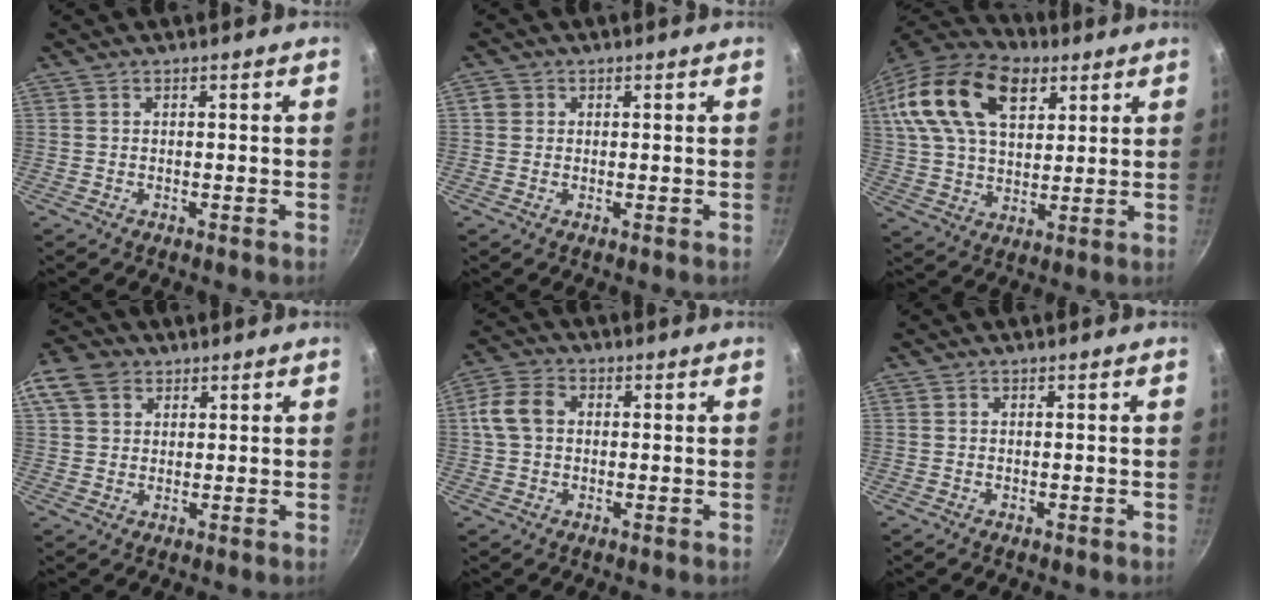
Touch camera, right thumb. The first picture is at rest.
{"total": 1.8, "force": [0.2, 1.7, 0.6], "torque": [-0.003, 0.004, -0.001]}
{"total": 22.6, "force": [9.9, 13.3, 15.4], "torque": [-0.270, -0.004, 0.169]}
{"total": 9.4, "force": [4.2, 7.0, 4.6], "torque": [-0.085, 0.006, 0.070]}
{"total": 7.0, "force": [0.6, 5.3, 4.4], "torque": [-0.076, 0.015, 0.000]}
{"total": 0.0}